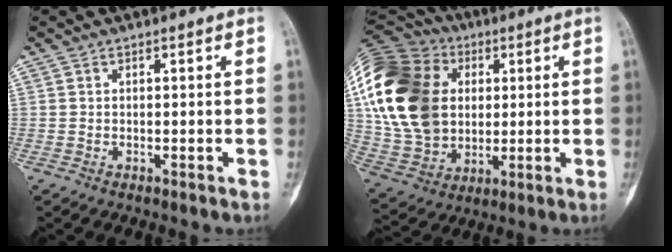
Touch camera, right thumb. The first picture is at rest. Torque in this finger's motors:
{"motor_torque": [-0.59, 2.72, 2.31, 0.46, 0.58]}